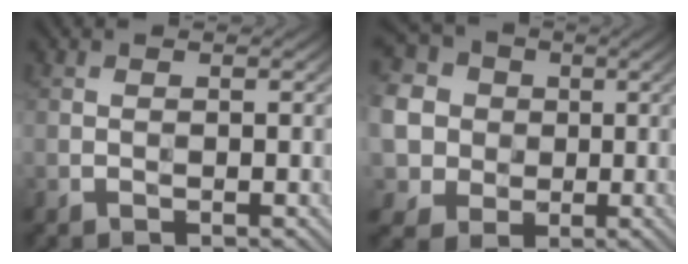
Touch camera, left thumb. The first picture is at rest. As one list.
[{"total": 15.2, "force": [2.1, 13.9, 5.8], "torque": [-0.220, 0.011, 0.009]}]